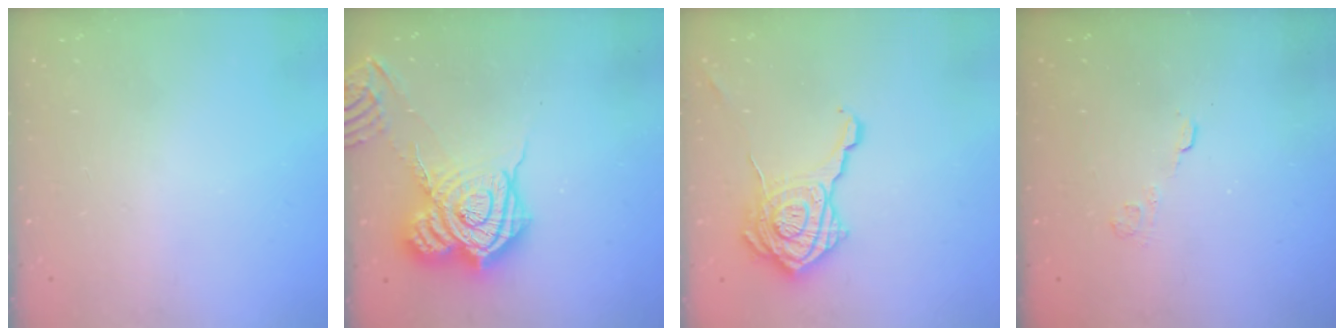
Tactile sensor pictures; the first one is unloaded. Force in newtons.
{"total": 18.8, "press": 18.7, "slide": 1.5}
{"total": 20.0, "press": 19.9, "slide": 0.8}
{"total": 2.7, "press": 2.3, "slide": 1.4}